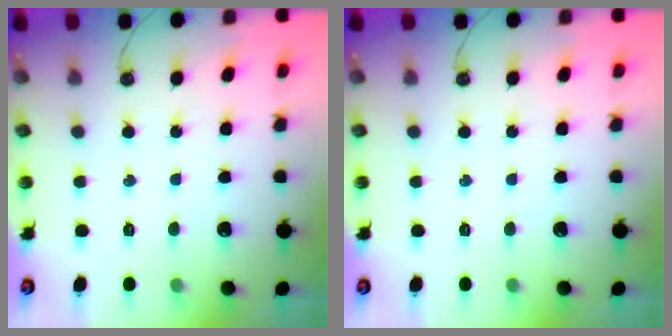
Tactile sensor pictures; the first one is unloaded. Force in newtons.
{"total": 0.0}